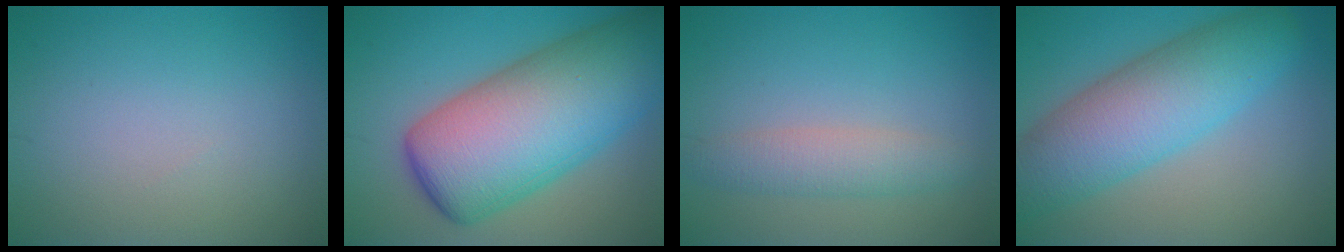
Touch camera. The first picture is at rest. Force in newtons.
{"total": 14.4, "press": 14.4, "slide": 0.2}
{"total": 3.0, "press": 3.0, "slide": 0.0}
{"total": 8.7, "press": 8.7, "slide": 0.3}